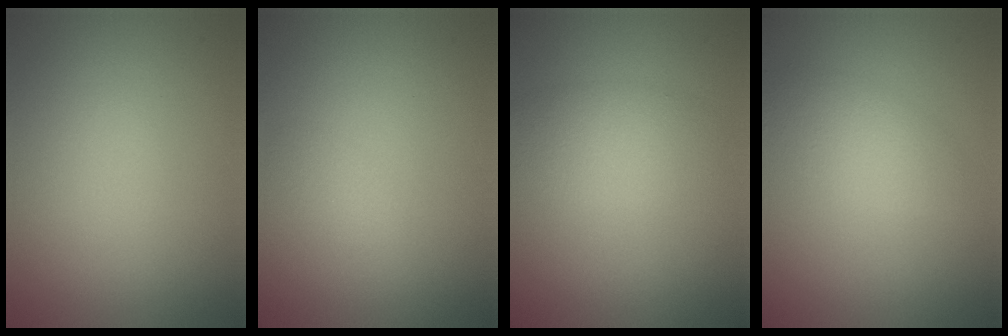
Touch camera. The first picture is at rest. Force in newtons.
{"total": 0.8, "press": 0.8, "slide": 0.0}
{"total": 2.9, "press": 2.9, "slide": 0.2}
{"total": 2.6, "press": 2.6, "slide": 0.1}